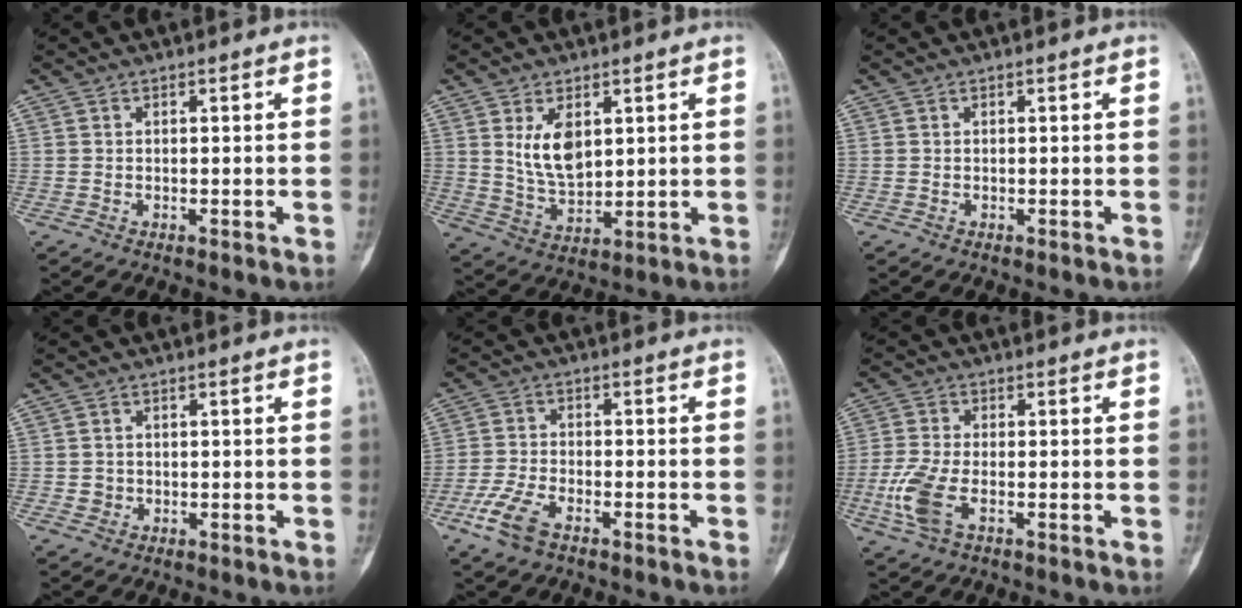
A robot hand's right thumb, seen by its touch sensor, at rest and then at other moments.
{"total": 8.3, "force": [2.8, 4.7, 6.3], "torque": [-0.097, -0.019, 0.066]}
{"total": 0.0}
{"total": 1.5, "force": [-0.3, 1.5, 0.3], "torque": [0.002, 0.006, -0.004]}
{"total": 6.7, "force": [-4.1, 2.8, 4.5], "torque": [-0.107, 0.014, -0.080]}
{"total": 7.4, "force": [-2.6, 3.3, 6.1], "torque": [-0.155, 0.002, -0.050]}